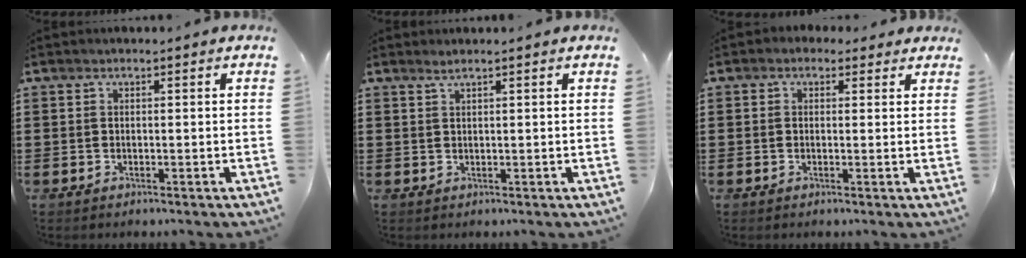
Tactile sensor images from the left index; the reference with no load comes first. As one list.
[{"total": 1.1, "force": [0.8, -0.2, 0.7], "torque": [-0.013, 0.001, 0.014]}, {"total": 1.6, "force": [0.8, 1.3, 0.5], "torque": [-0.014, 0.009, 0.013]}]